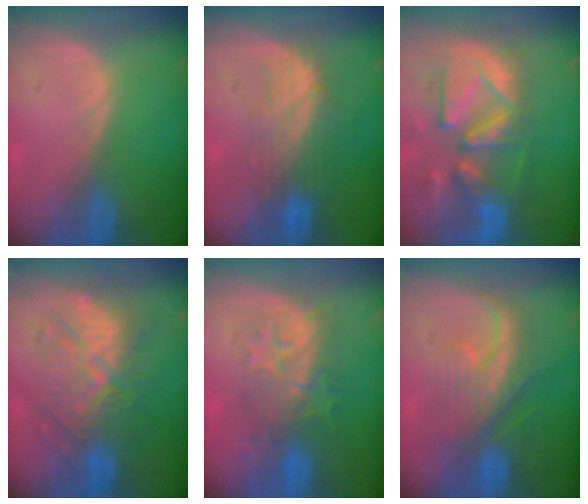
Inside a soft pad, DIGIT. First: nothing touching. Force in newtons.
{"total": 7.5, "press": 6.9, "slide": 2.8}
{"total": 13.2, "press": 11.3, "slide": 6.9}
{"total": 10.1, "press": 10.0, "slide": 0.4}
{"total": 8.1, "press": 8.1, "slide": 0.8}
{"total": 8.0, "press": 7.9, "slide": 1.1}